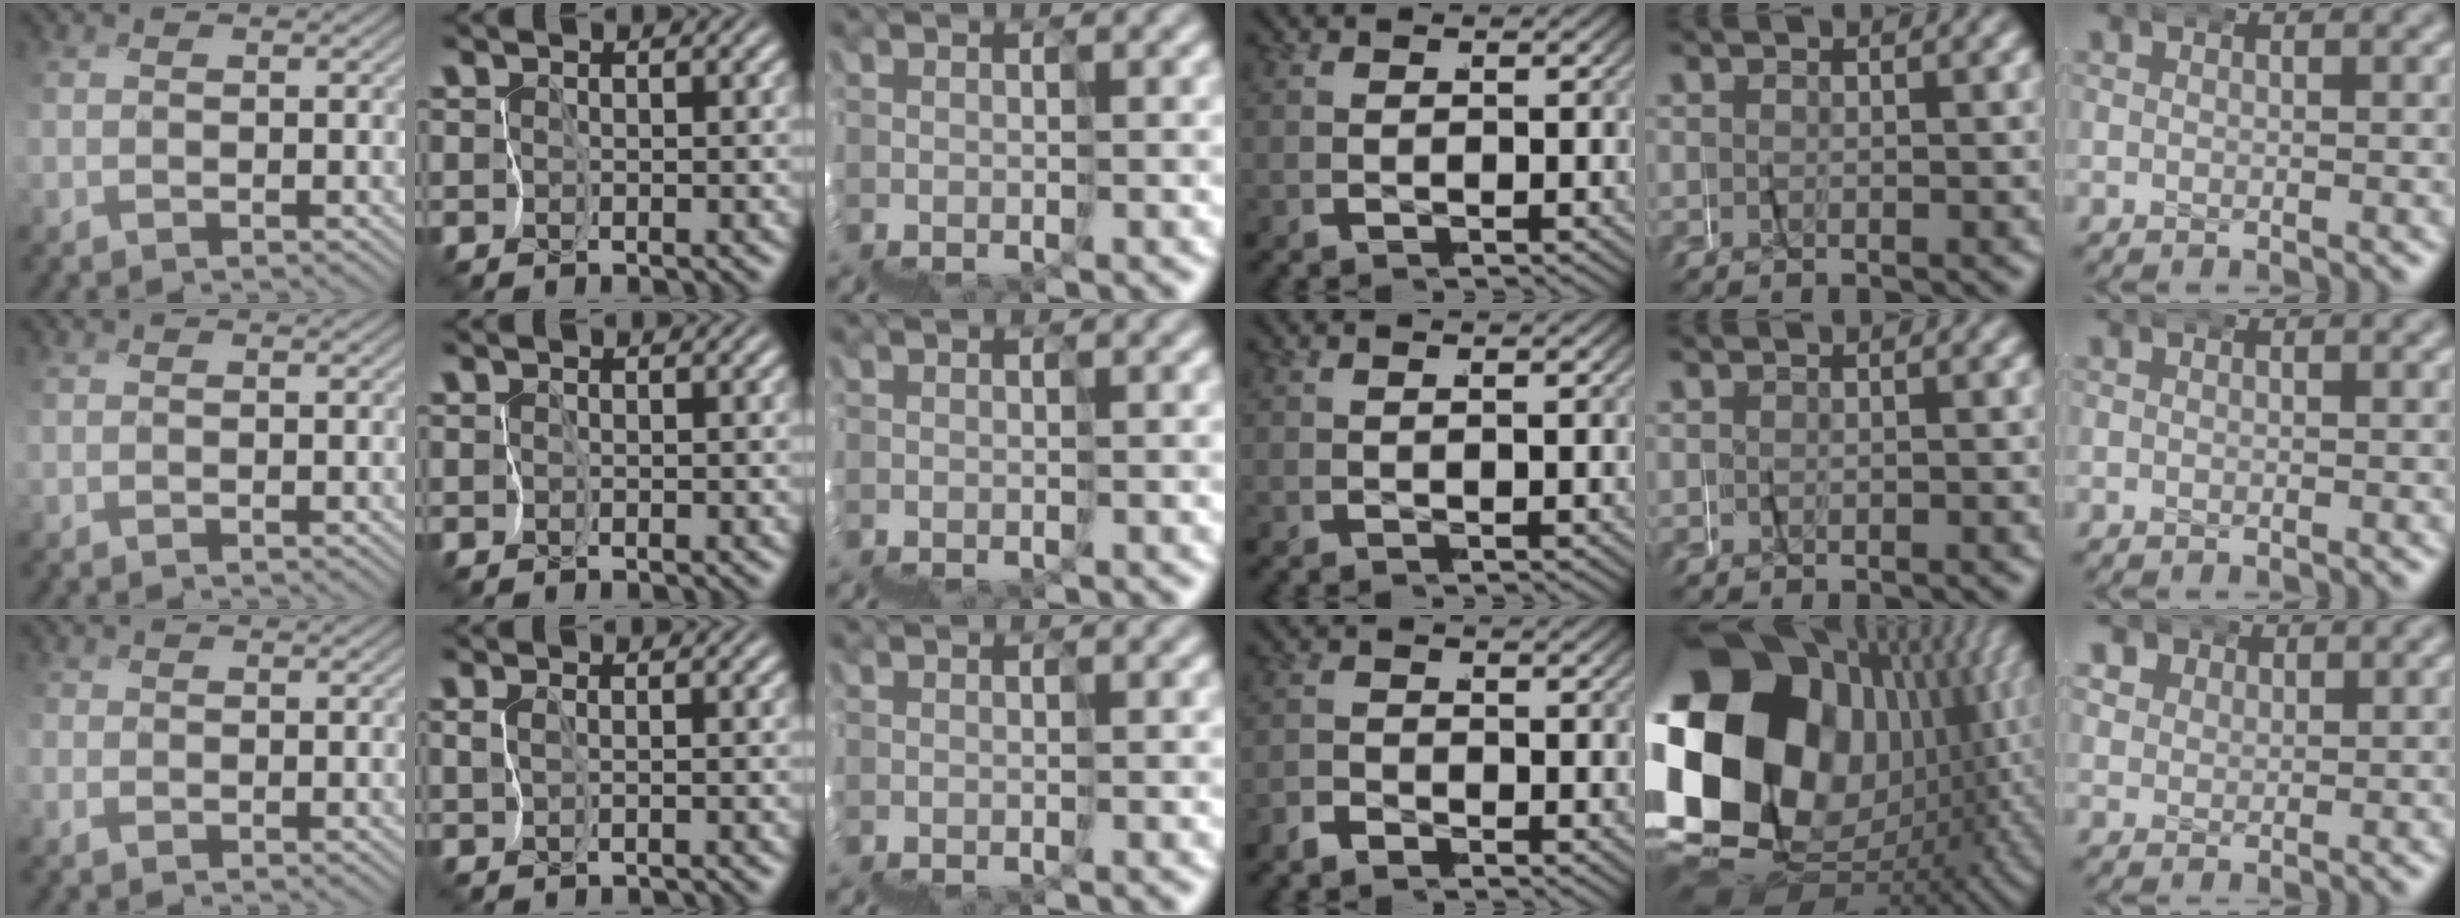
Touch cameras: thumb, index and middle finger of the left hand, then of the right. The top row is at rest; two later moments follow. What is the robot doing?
{"motion": "wrap", "object": "felt sheet"}